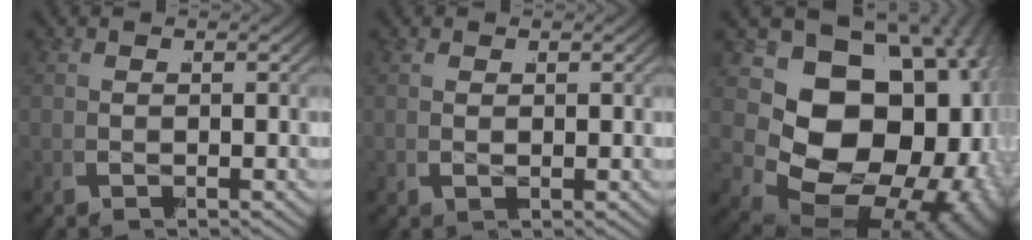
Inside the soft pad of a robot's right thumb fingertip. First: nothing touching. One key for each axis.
{"total": 0.6, "fx": 0.3, "fy": 0.4, "fz": 0.3, "tx": 0.000, "ty": -0.002, "tz": 0.008}
{"total": 26.9, "fx": -1.4, "fy": 19.3, "fz": 18.8, "tx": -0.336, "ty": -0.042, "tz": -0.010}